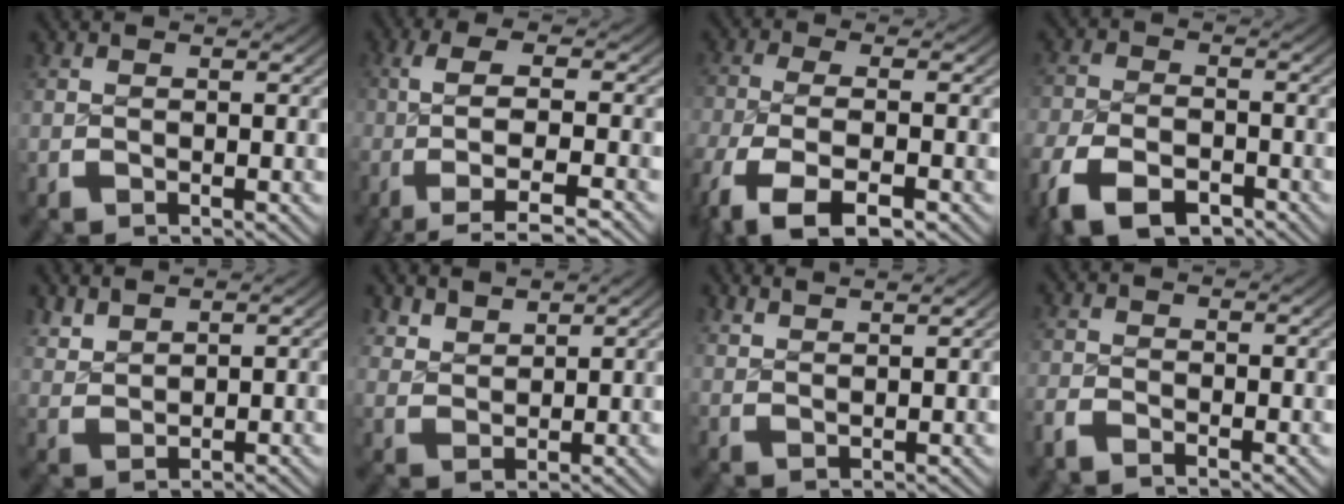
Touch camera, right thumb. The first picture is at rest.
{"total": 8.1, "force": [-1.4, 3.6, 7.2], "torque": [-0.143, -0.009, -0.015]}
{"total": 8.6, "force": [-4.6, 4.0, 6.1], "torque": [-0.147, -0.029, -0.054]}
{"total": 6.0, "force": [-4.1, 3.0, 3.0], "torque": [-0.058, -0.017, -0.063]}
{"total": 2.3, "force": [2.1, 0.7, 0.7], "torque": [-0.013, 0.002, 0.050]}
{"total": 2.6, "force": [2.5, 0.8, 0.5], "torque": [-0.010, -0.001, 0.056]}
{"total": 2.7, "force": [2.6, 0.0, 0.7], "torque": [-0.005, 0.007, 0.051]}
{"total": 1.6, "force": [-1.4, 0.5, 0.5], "torque": [-0.008, -0.002, -0.033]}